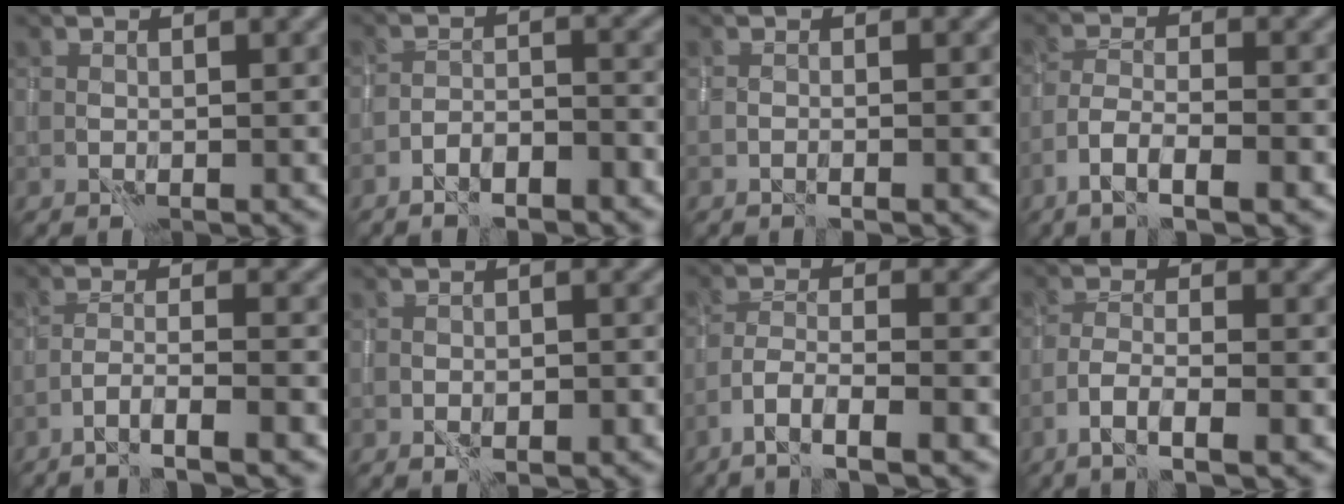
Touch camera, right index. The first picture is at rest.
{"total": 3.2, "force": [-2.5, 0.7, 1.8], "torque": [-0.027, 0.008, -0.040]}
{"total": 0.5, "force": [-0.2, -0.4, 0.3], "torque": [-0.010, 0.004, -0.001]}
{"total": 4.5, "force": [-2.7, 1.0, 3.4], "torque": [-0.065, 0.004, -0.050]}
{"total": 4.0, "force": [-2.7, 0.1, 3.0], "torque": [-0.049, 0.010, -0.049]}
{"total": 2.3, "force": [-1.0, 1.1, 1.7], "torque": [-0.026, 0.009, -0.008]}
{"total": 5.0, "force": [-3.4, 0.7, 3.6], "torque": [-0.065, 0.004, -0.061]}
{"total": 3.9, "force": [-2.2, 0.6, 3.2], "torque": [-0.063, 0.002, -0.041]}